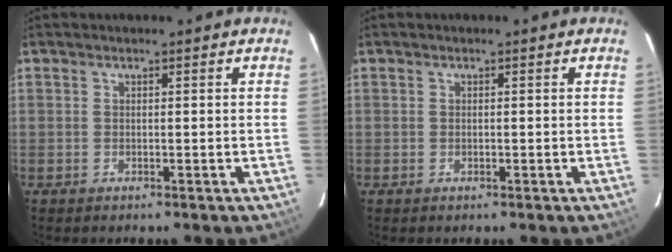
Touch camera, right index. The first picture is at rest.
{"total": 0.0}